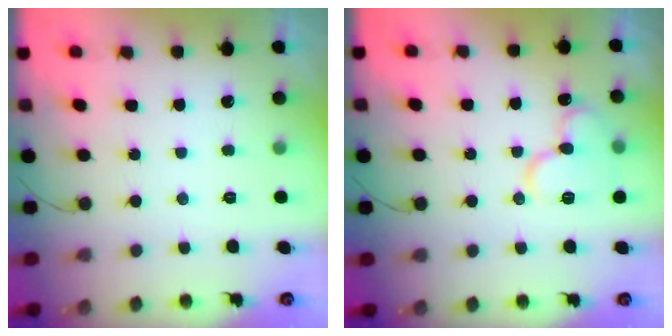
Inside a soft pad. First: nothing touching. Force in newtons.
{"total": 13.4, "press": 13.3, "slide": 1.6}